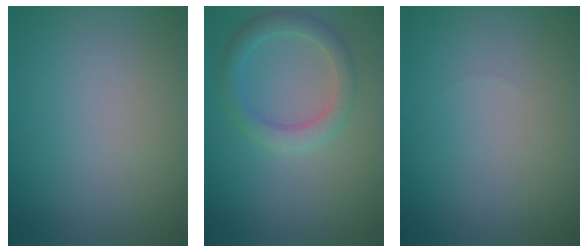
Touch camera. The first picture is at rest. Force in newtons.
{"total": 2.9, "press": 2.9, "slide": 0.1}
{"total": 0.0}